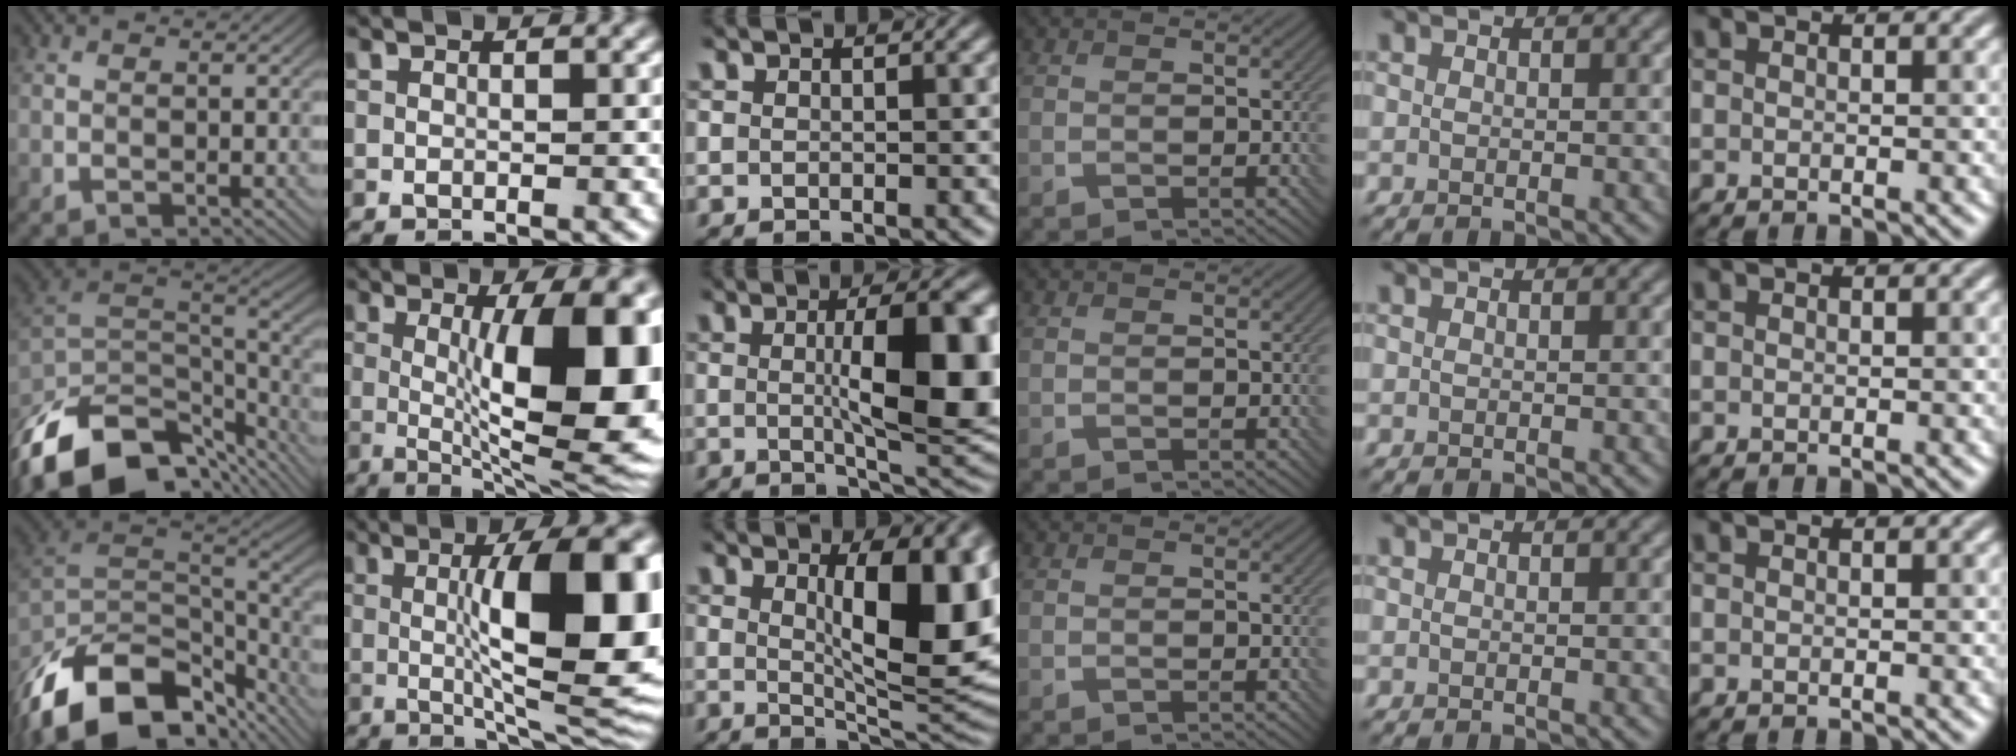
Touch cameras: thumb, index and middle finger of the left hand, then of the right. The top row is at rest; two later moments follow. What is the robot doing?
{"motion": "insert", "object": "bottle cap"}